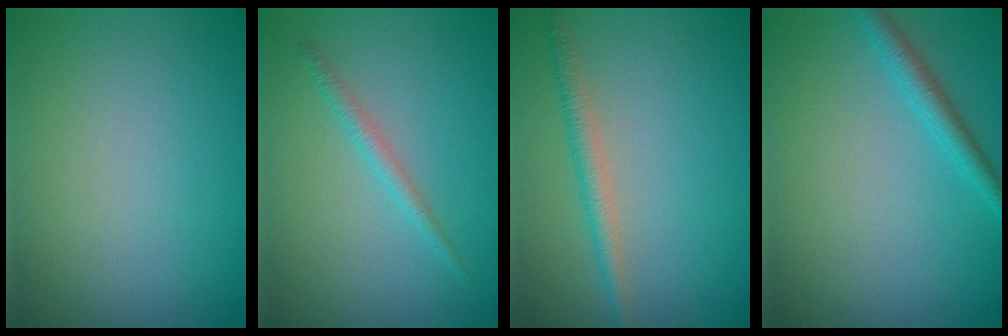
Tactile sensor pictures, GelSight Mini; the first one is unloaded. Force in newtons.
{"total": 1.4, "press": 1.4, "slide": 0.1}
{"total": 2.1, "press": 2.1, "slide": 0.0}
{"total": 2.2, "press": 2.2, "slide": 0.1}